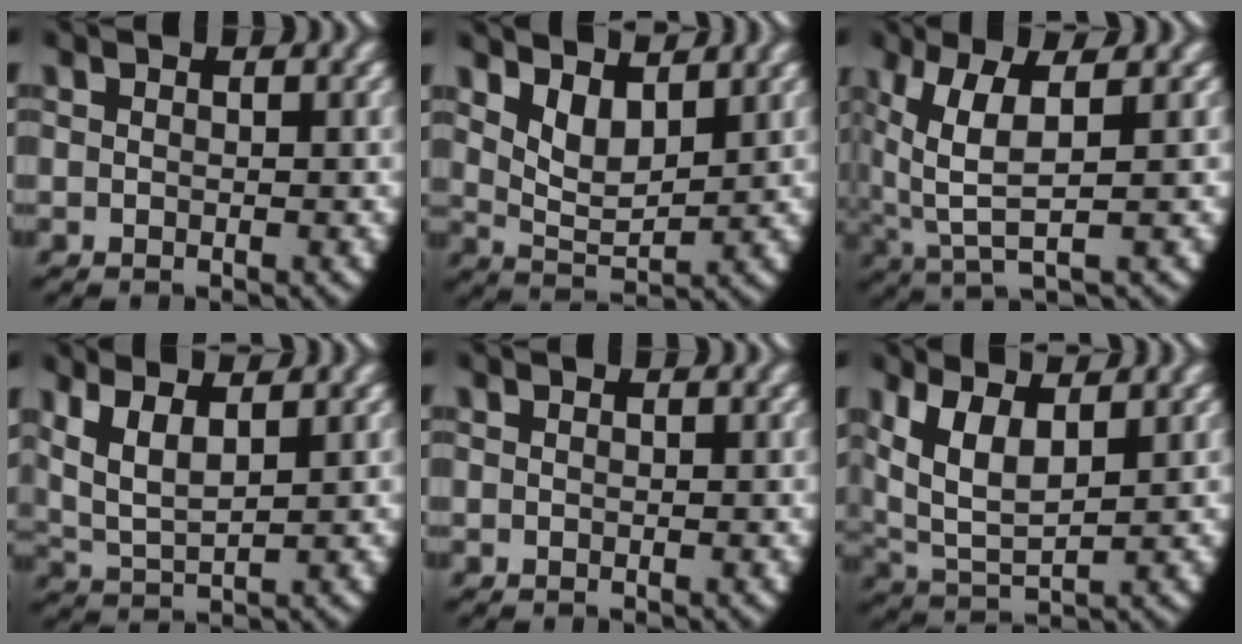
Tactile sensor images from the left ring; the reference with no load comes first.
{"total": 6.0, "force": [2.2, 4.2, 3.7], "torque": [-0.088, -0.021, 0.034]}
{"total": 6.4, "force": [1.3, 3.2, 5.4], "torque": [-0.119, -0.012, 0.031]}
{"total": 7.1, "force": [2.2, 5.1, 4.5], "torque": [-0.127, -0.009, 0.036]}
{"total": 0.0}
{"total": 8.1, "force": [1.9, 6.1, 5.0], "torque": [-0.149, -0.029, 0.038]}